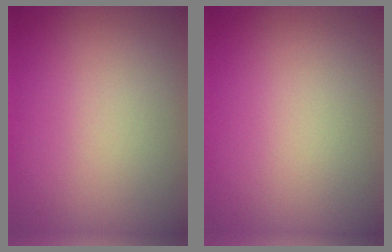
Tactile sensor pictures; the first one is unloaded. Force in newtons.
{"total": 0.0}